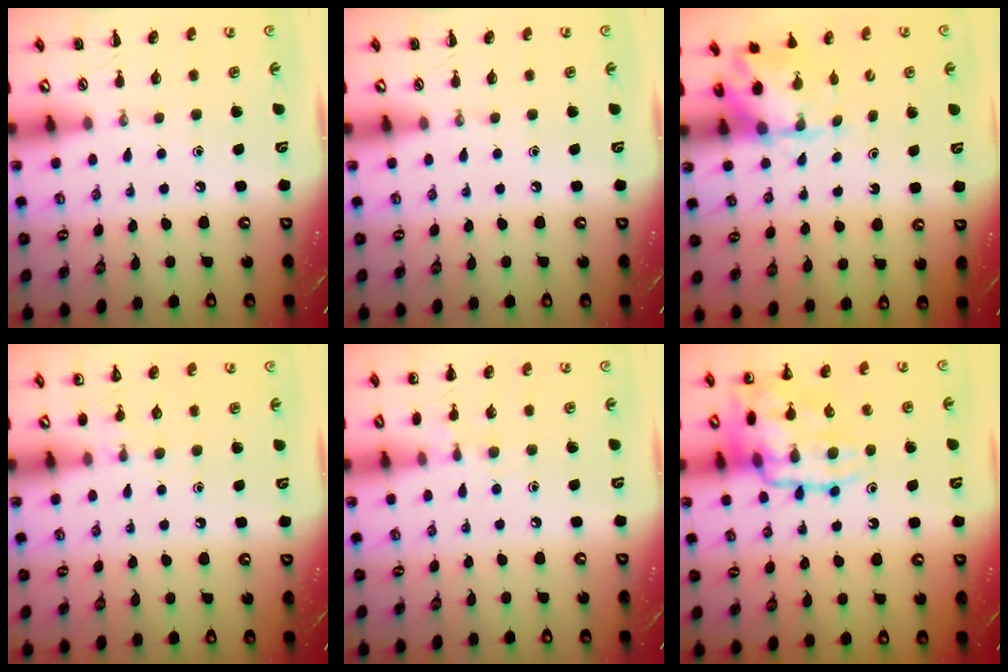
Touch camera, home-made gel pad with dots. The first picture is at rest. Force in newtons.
{"total": 0.0}
{"total": 3.7, "press": 3.5, "slide": 1.1}
{"total": 6.0, "press": 5.8, "slide": 1.7}
{"total": 5.9, "press": 5.6, "slide": 1.9}
{"total": 18.1, "press": 18.0, "slide": 1.7}